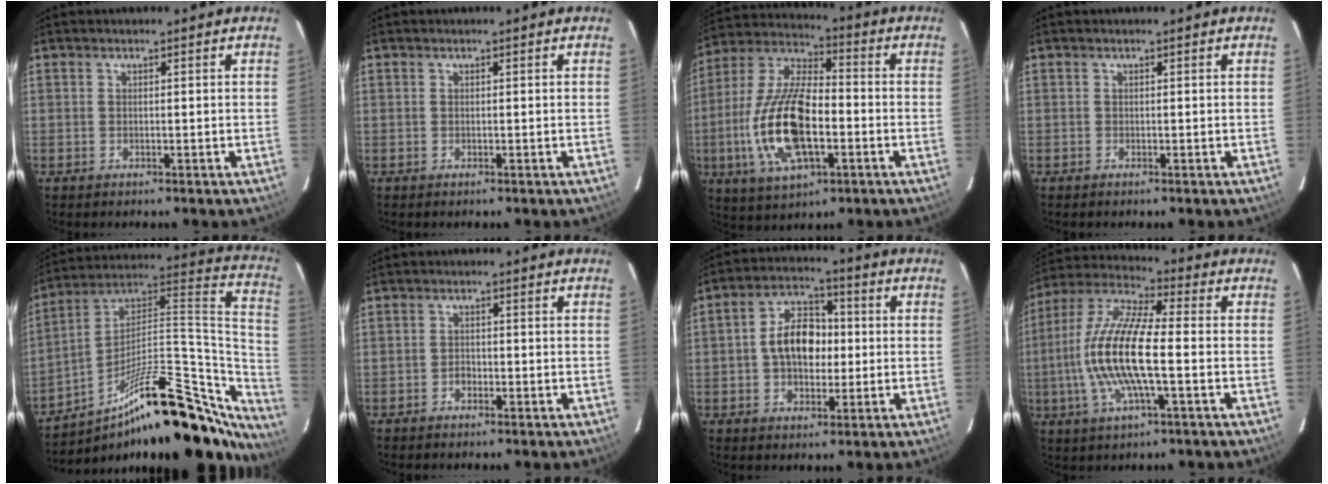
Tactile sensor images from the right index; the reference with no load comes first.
{"total": 0.0}
{"total": 18.9, "force": [-4.5, 8.2, 16.5], "torque": [-0.348, -0.005, -0.084]}
{"total": 0.0}
{"total": 31.9, "force": [-20.4, 11.0, 22.0], "torque": [-0.291, 0.035, -0.308]}
{"total": 1.3, "force": [-0.8, 0.9, 0.5], "torque": [-0.009, 0.004, -0.014]}
{"total": 9.7, "force": [-0.2, 6.4, 7.3], "torque": [-0.135, 0.026, -0.002]}
{"total": 16.3, "force": [-2.4, 3.9, 15.7], "torque": [-0.314, 0.001, -0.054]}